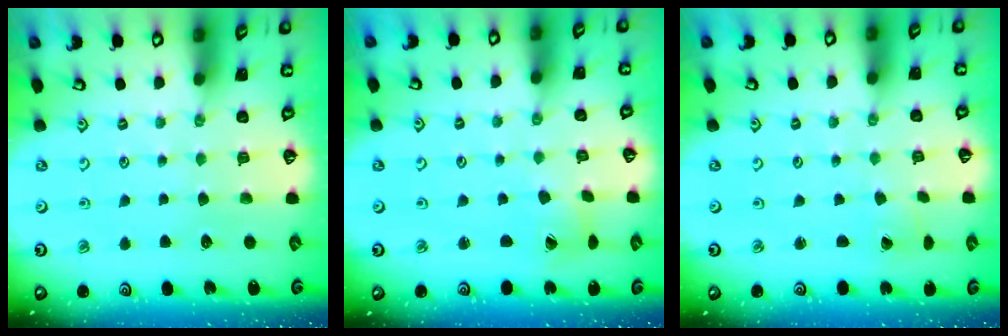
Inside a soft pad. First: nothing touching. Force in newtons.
{"total": 2.9, "press": 2.9, "slide": 0.4}
{"total": 0.8, "press": 0.7, "slide": 0.1}